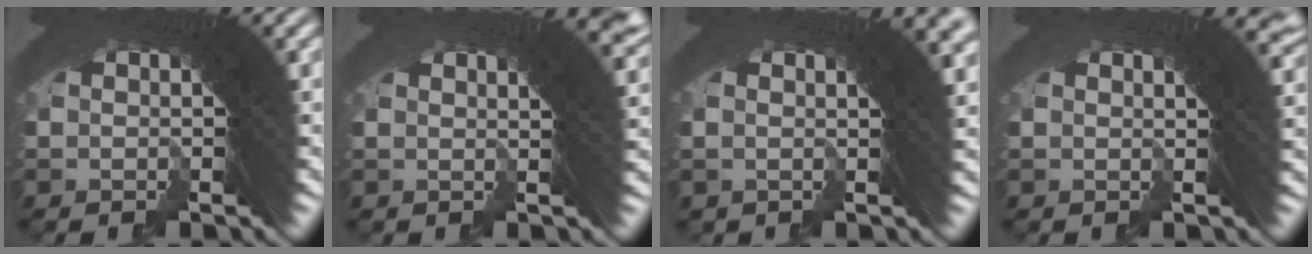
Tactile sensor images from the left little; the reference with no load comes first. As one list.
[{"total": 7.1, "force": [3.6, 1.7, 5.9], "torque": [-0.042, 0.033, 0.039]}, {"total": 5.0, "force": [2.5, 0.8, 4.2], "torque": [-0.034, 0.023, 0.030]}, {"total": 4.8, "force": [2.2, 1.2, 4.1], "torque": [-0.024, 0.022, 0.020]}]